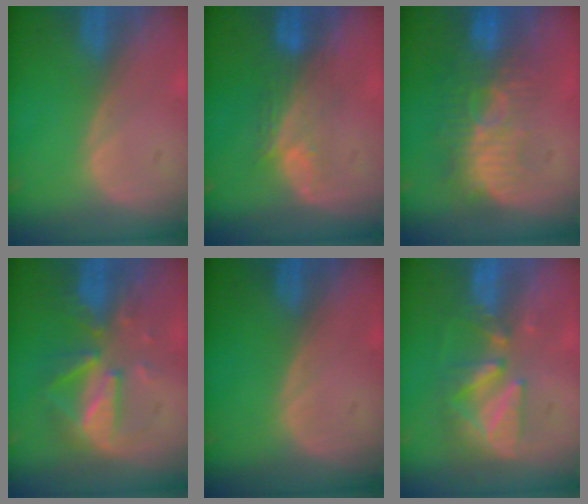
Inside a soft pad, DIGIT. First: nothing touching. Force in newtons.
{"total": 4.9, "press": 4.7, "slide": 1.6}
{"total": 9.0, "press": 8.2, "slide": 3.8}
{"total": 8.1, "press": 7.6, "slide": 2.6}
{"total": 0.0}
{"total": 9.0, "press": 7.9, "slide": 4.4}